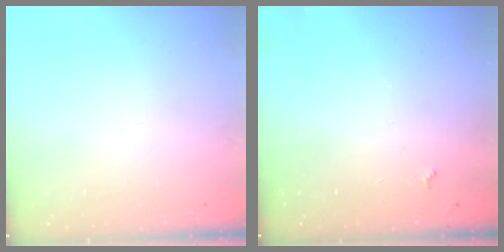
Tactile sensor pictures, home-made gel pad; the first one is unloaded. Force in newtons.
{"total": 2.3, "press": 2.2, "slide": 0.4}